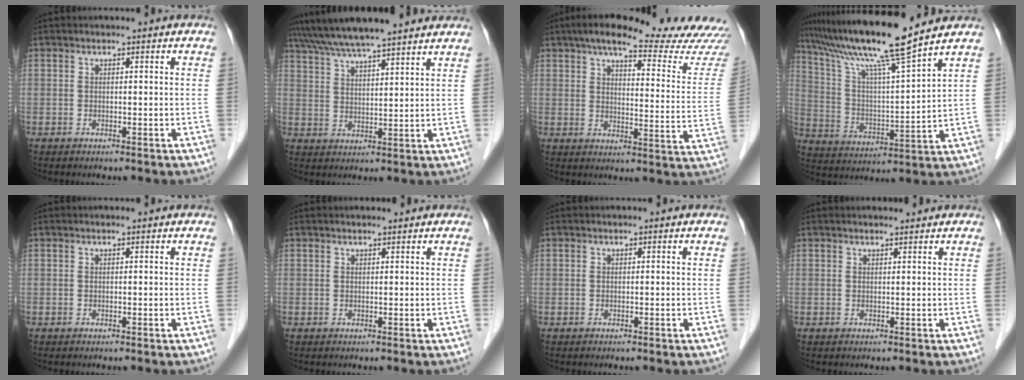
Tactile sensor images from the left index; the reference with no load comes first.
{"total": 13.9, "force": [12.2, 0.3, 6.7], "torque": [-0.117, 0.033, 0.183]}
{"total": 23.3, "force": [20.6, 2.0, 10.7], "torque": [-0.143, -0.043, 0.249]}
{"total": 15.6, "force": [12.7, -1.6, 9.0], "torque": [-0.165, 0.005, 0.226]}
{"total": 0.0}
{"total": 1.2, "force": [1.1, -0.1, 0.4], "torque": [-0.009, 0.006, 0.021]}
{"total": 0.0}
{"total": 1.6, "force": [1.5, 0.0, 0.4], "torque": [-0.009, 0.006, 0.026]}